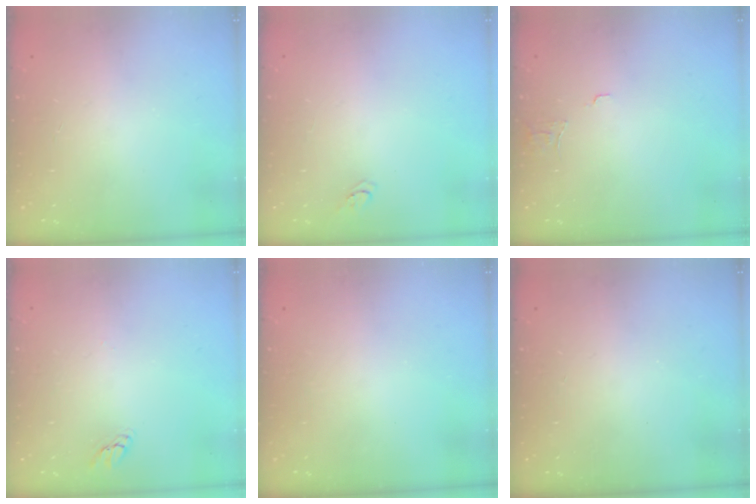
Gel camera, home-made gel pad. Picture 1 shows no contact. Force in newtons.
{"total": 3.1, "press": 3.1, "slide": 0.4}
{"total": 4.5, "press": 4.5, "slide": 0.3}
{"total": 1.9, "press": 1.9, "slide": 0.2}
{"total": 0.0}
{"total": 0.0}